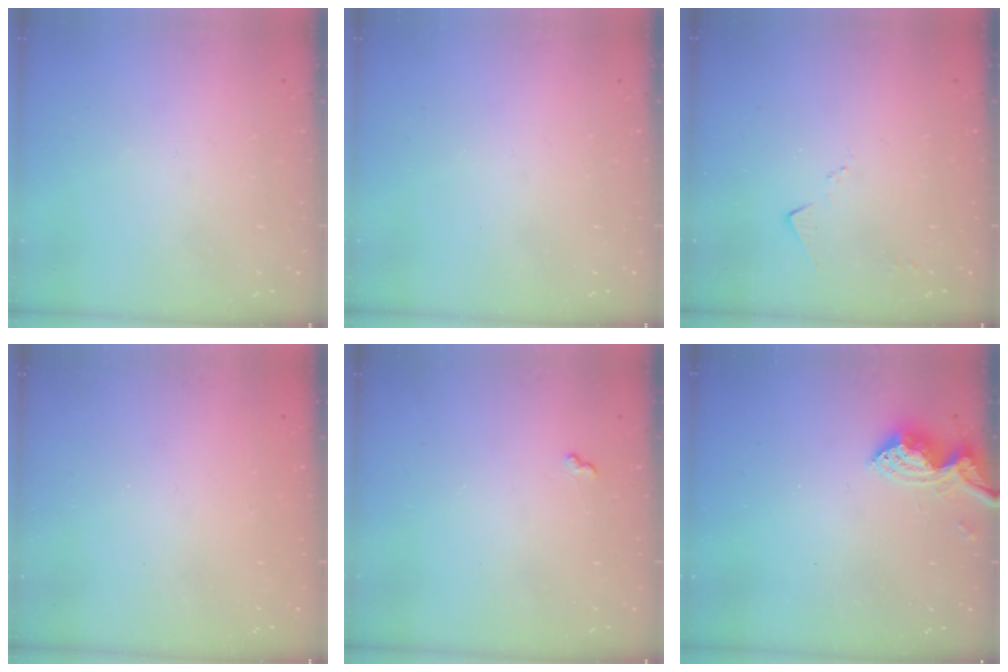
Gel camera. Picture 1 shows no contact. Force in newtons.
{"total": 0.0}
{"total": 4.0, "press": 4.0, "slide": 0.4}
{"total": 0.9, "press": 0.9, "slide": 0.4}
{"total": 4.2, "press": 4.1, "slide": 0.6}
{"total": 9.2, "press": 9.2, "slide": 0.6}